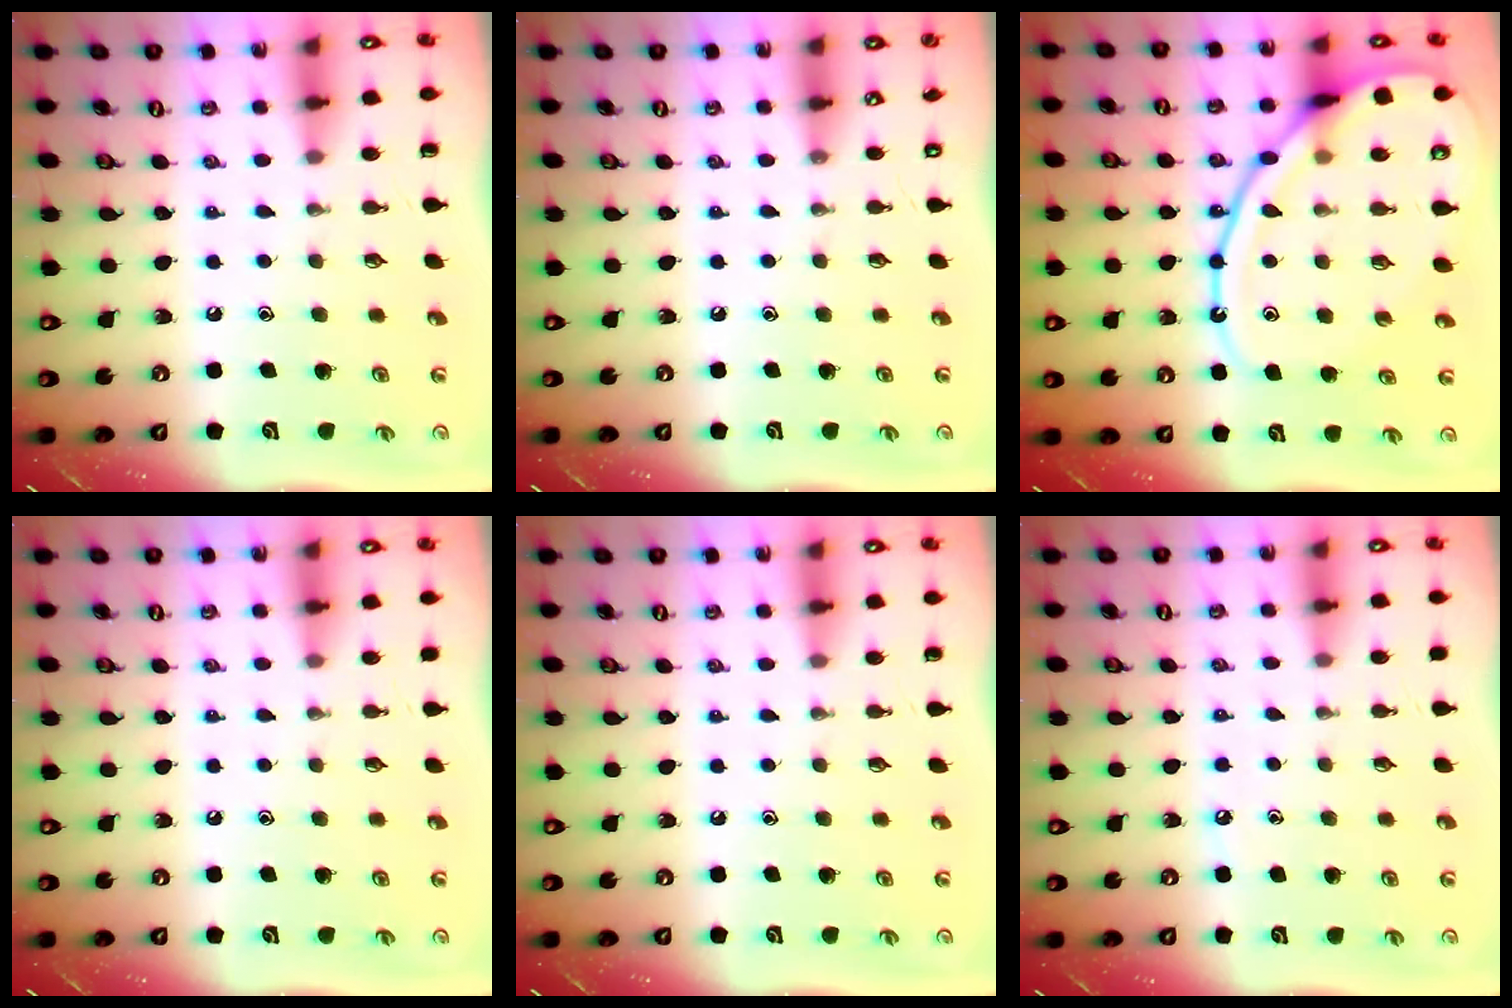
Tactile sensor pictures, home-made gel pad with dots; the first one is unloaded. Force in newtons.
{"total": 0.0}
{"total": 16.6, "press": 16.6, "slide": 1.1}
{"total": 2.8, "press": 2.8, "slide": 0.4}
{"total": 0.0}
{"total": 2.9, "press": 2.8, "slide": 0.4}